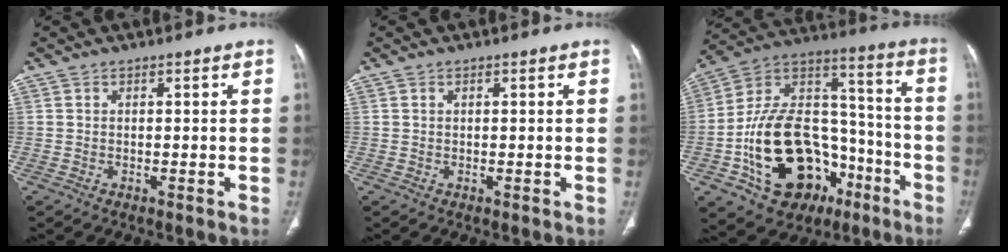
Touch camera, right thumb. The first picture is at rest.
{"total": 0.0}
{"total": 27.8, "force": [-10.5, 18.0, 18.3], "torque": [-0.309, 0.073, -0.158]}